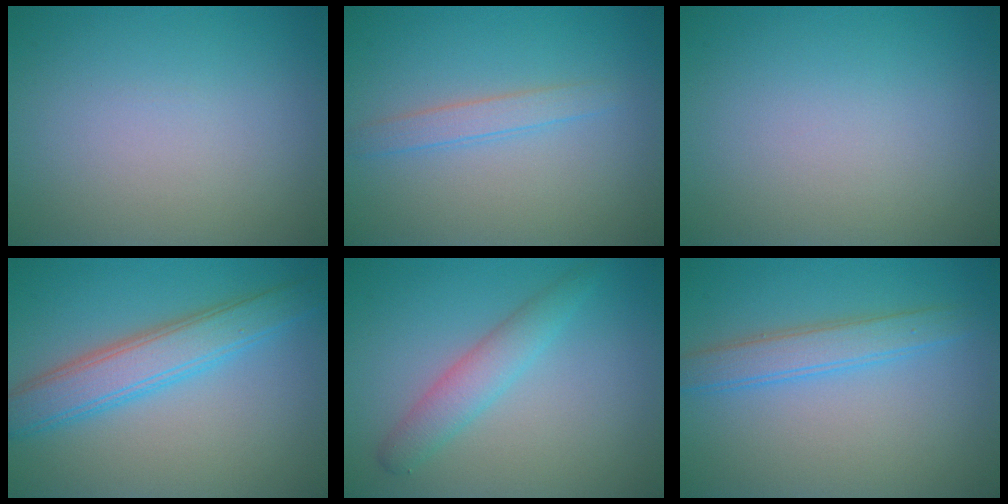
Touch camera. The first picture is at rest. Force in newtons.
{"total": 1.7, "press": 1.7, "slide": 0.1}
{"total": 0.0}
{"total": 4.9, "press": 4.9, "slide": 0.1}
{"total": 2.8, "press": 2.8, "slide": 0.1}
{"total": 3.0, "press": 3.0, "slide": 0.0}